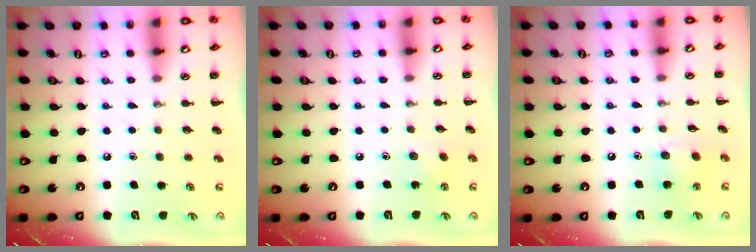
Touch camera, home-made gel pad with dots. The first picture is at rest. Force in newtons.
{"total": 2.6, "press": 2.4, "slide": 0.9}
{"total": 7.1, "press": 6.9, "slide": 1.3}